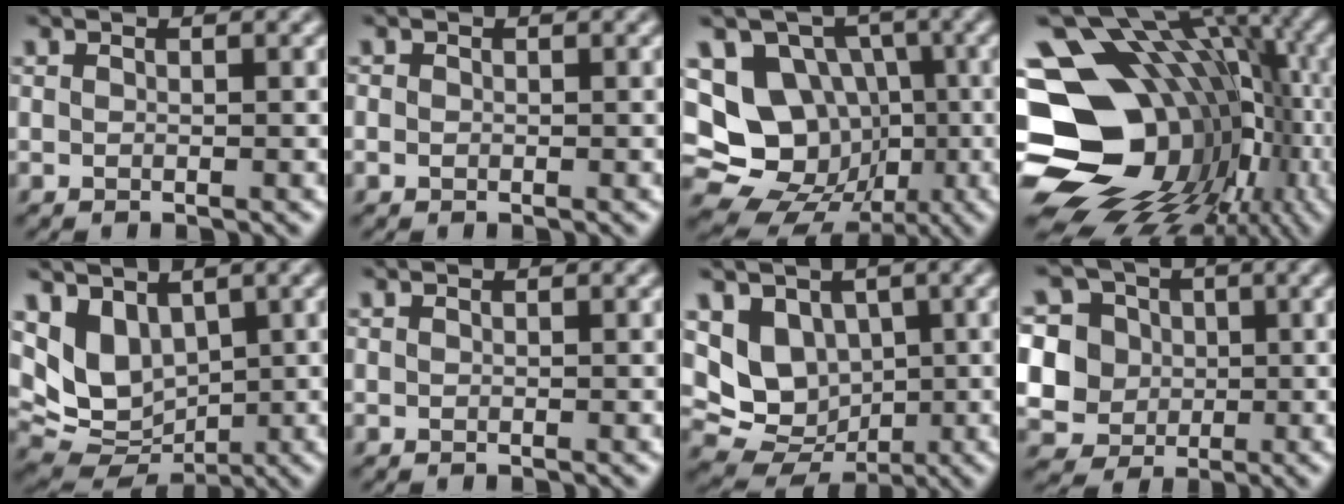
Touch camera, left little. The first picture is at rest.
{"total": 0.6, "force": [-0.2, 0.6, 0.2], "torque": [-0.001, -0.001, -0.006]}
{"total": 15.8, "force": [-1.2, 14.5, 6.3], "torque": [-0.149, 0.021, -0.022]}
{"total": 19.5, "force": [-3.4, 15.1, 11.8], "torque": [-0.201, -0.002, -0.032]}
{"total": 6.1, "force": [1.9, 4.3, 3.8], "torque": [-0.080, -0.016, 0.038]}
{"total": 0.0}
{"total": 7.9, "force": [1.4, 6.5, 4.3], "torque": [-0.075, -0.005, 0.019]}
{"total": 9.9, "force": [0.8, 9.2, 3.6], "torque": [-0.107, 0.027, -0.002]}